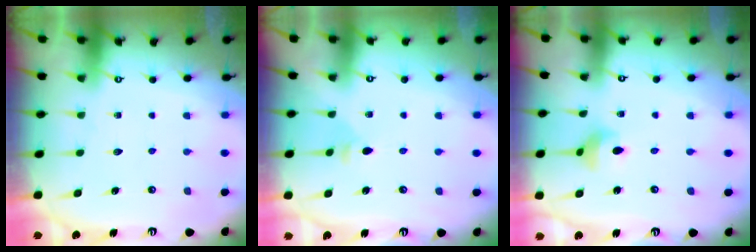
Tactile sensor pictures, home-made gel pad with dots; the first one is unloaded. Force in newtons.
{"total": 3.1, "press": 3.0, "slide": 0.6}
{"total": 4.2, "press": 4.1, "slide": 0.6}